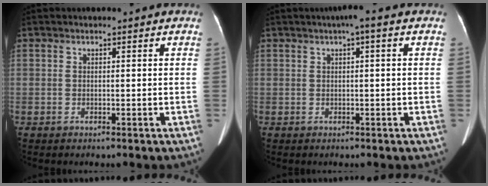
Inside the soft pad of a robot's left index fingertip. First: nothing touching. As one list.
[{"total": 2.3, "force": [0.8, 0.0, 2.2], "torque": [-0.033, 0.009, 0.009]}]